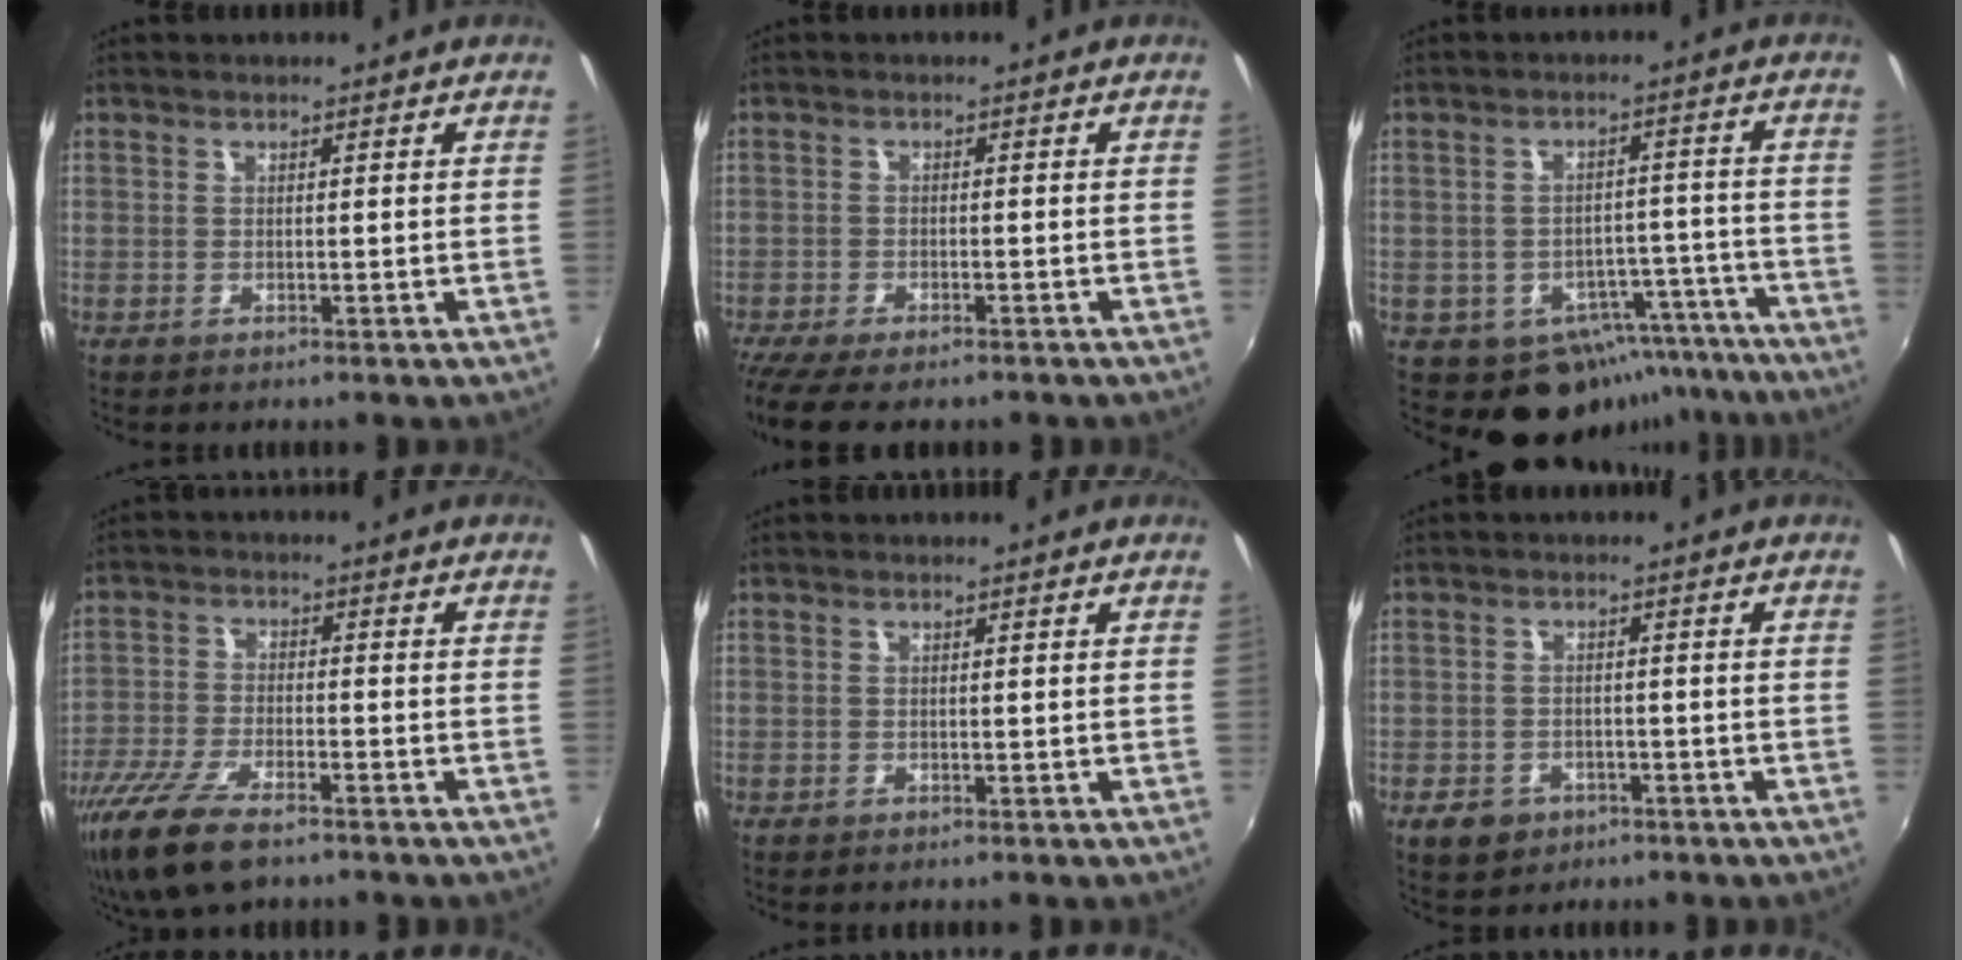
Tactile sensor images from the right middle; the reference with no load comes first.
{"total": 8.0, "force": [-6.6, 1.9, 4.0], "torque": [-0.098, -0.040, -0.111]}
{"total": 11.9, "force": [-8.1, 7.9, 3.9], "torque": [-0.061, 0.022, -0.077]}
{"total": 11.7, "force": [-8.4, 3.9, 7.2], "torque": [-0.171, -0.036, -0.163]}
{"total": 0.0}
{"total": 5.2, "force": [-2.9, 3.8, 2.0], "torque": [-0.054, -0.003, -0.040]}